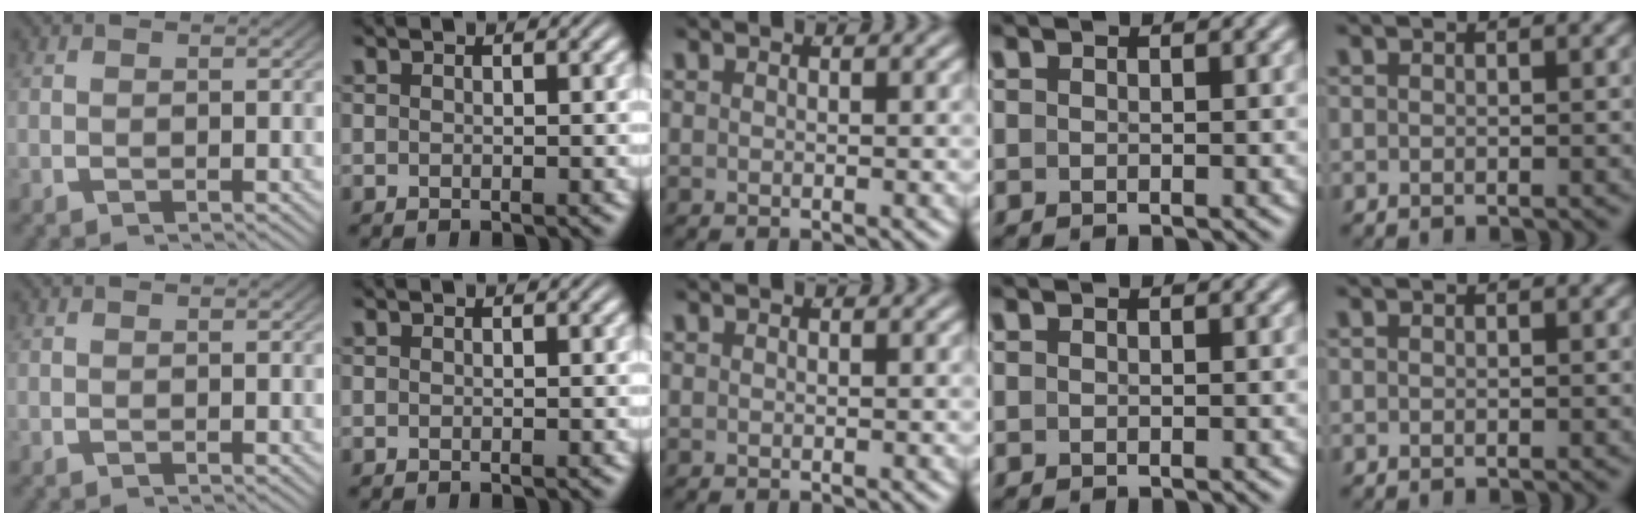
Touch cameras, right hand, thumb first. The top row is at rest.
{}